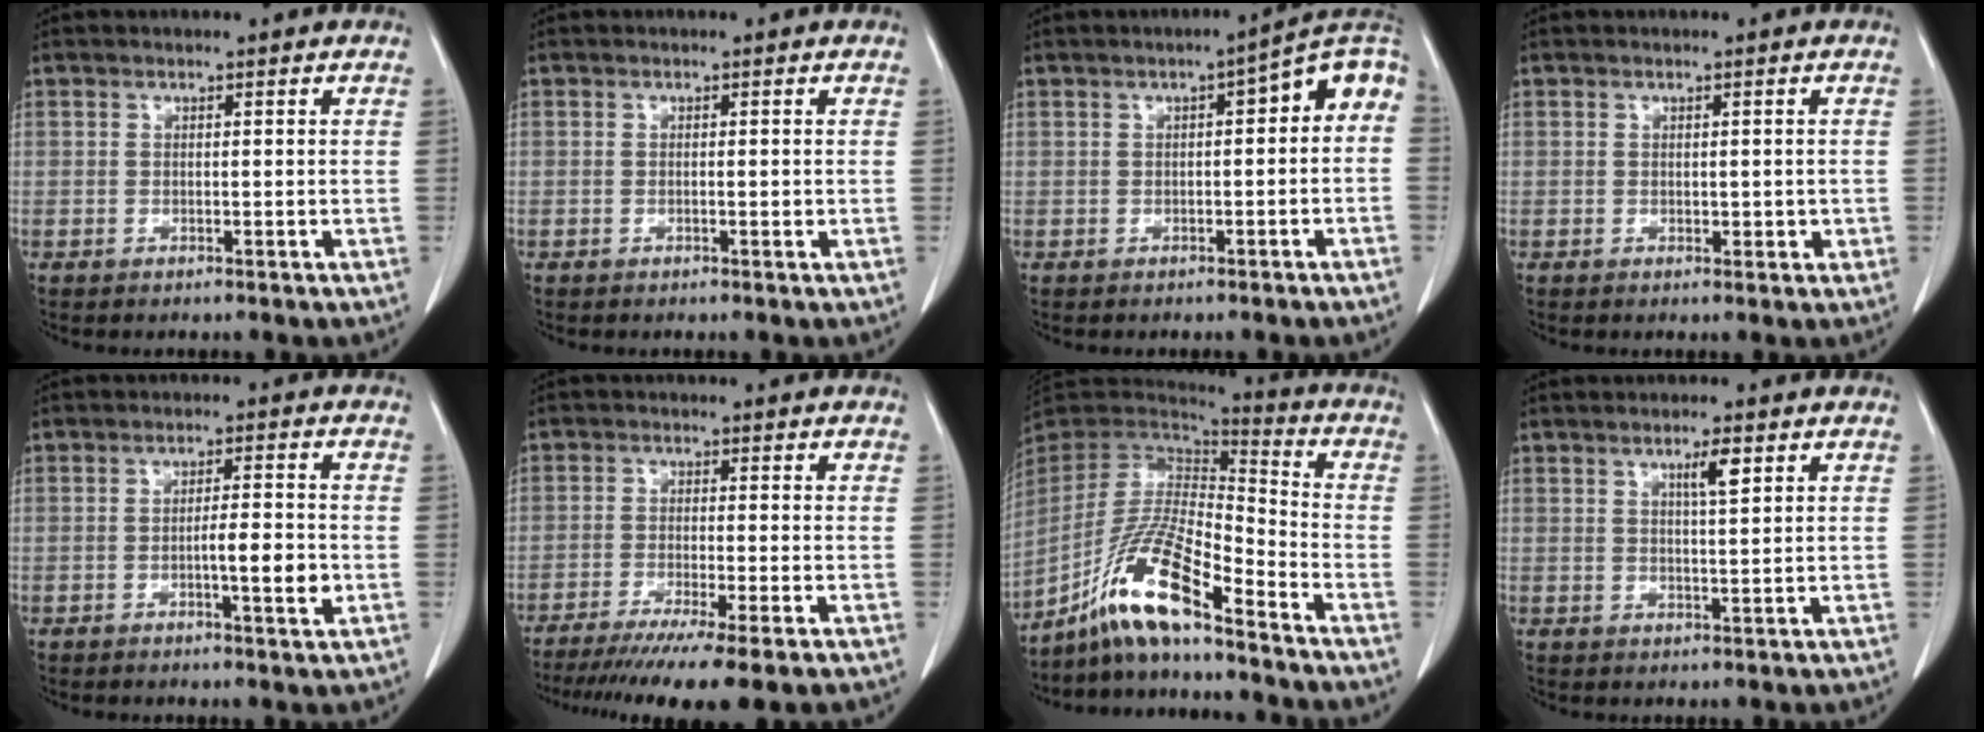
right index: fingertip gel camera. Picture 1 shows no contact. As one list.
[{"total": 0.6, "force": [-0.1, 0.1, 0.6], "torque": [-0.009, 0.000, -0.002]}, {"total": 7.2, "force": [0.8, 1.8, 7.0], "torque": [-0.093, 0.032, 0.003]}, {"total": 1.8, "force": [-0.1, 1.1, 1.4], "torque": [-0.016, 0.003, 0.003]}, {"total": 5.1, "force": [-1.3, 0.6, 4.9], "torque": [-0.076, -0.002, -0.018]}, {"total": 13.2, "force": [-10.1, -0.4, 8.5], "torque": [-0.124, -0.037, -0.156]}, {"total": 14.1, "force": [-9.7, 1.3, 10.1], "torque": [-0.200, -0.002, -0.182]}, {"total": 3.2, "force": [1.6, 0.2, 2.8], "torque": [-0.048, -0.002, 0.026]}]